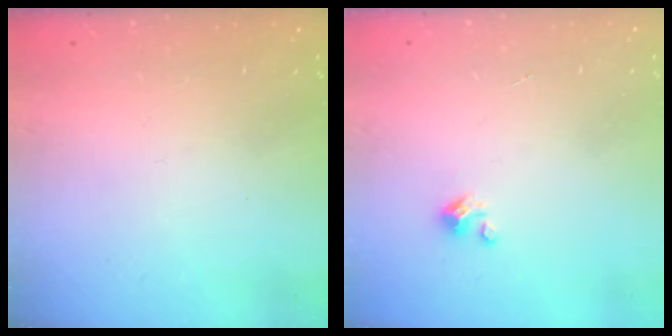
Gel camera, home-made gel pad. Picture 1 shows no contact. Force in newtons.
{"total": 1.5, "press": 1.5, "slide": 0.1}